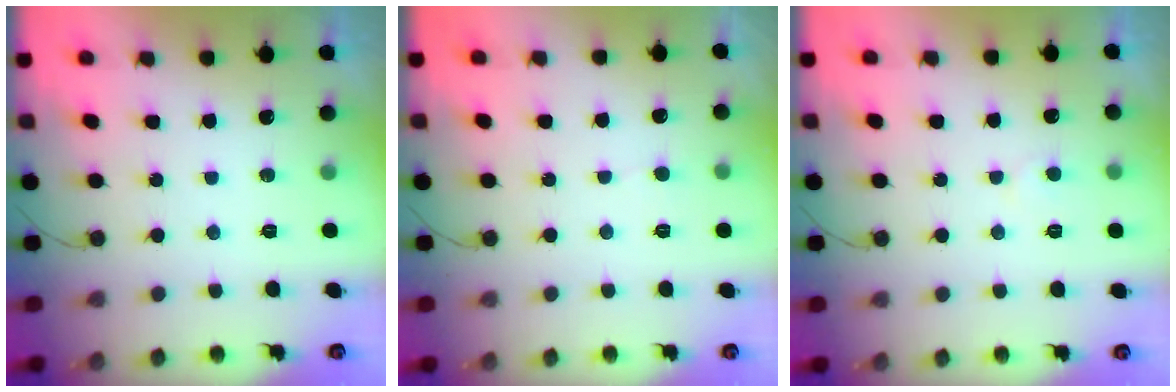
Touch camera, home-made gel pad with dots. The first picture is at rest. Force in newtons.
{"total": 2.4, "press": 2.4, "slide": 0.3}
{"total": 3.6, "press": 3.6, "slide": 0.3}